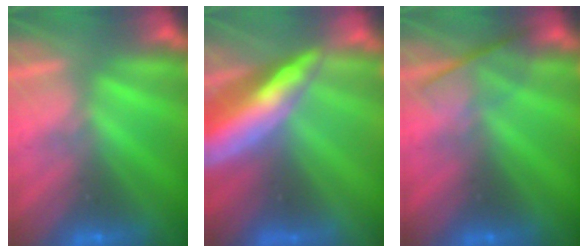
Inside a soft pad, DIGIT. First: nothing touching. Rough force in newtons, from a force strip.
{"total": 9.2}
{"total": 2.4}